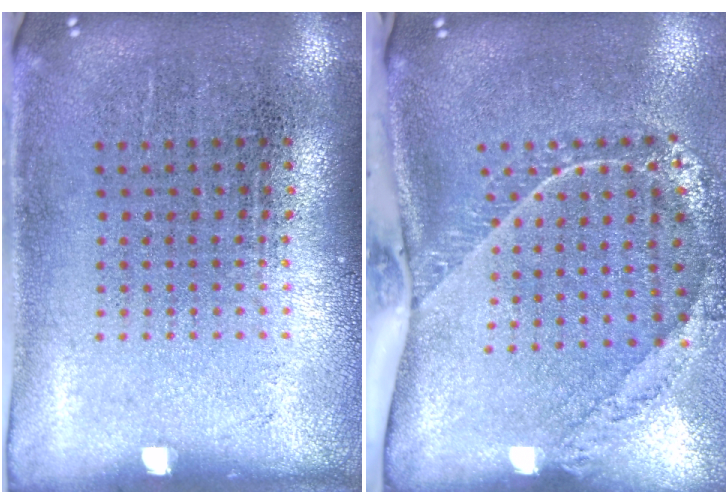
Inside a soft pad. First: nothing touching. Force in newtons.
{"total": 2.3, "press": 1.7, "slide": 1.5}